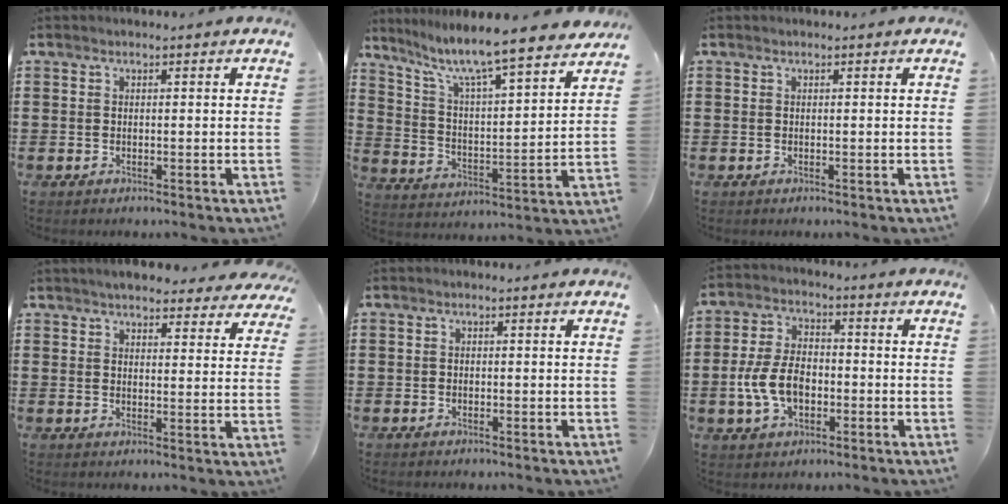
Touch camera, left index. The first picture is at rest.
{"total": 7.9, "force": [7.0, 0.0, 3.8], "torque": [-0.103, -0.054, 0.114]}
{"total": 0.0}
{"total": 4.8, "force": [4.6, 0.8, 1.2], "torque": [-0.031, -0.017, 0.082]}
{"total": 0.6, "force": [-0.3, 0.5, 0.1], "torque": [-0.005, 0.001, -0.007]}
{"total": 8.1, "force": [-2.0, 4.8, 6.2], "torque": [-0.150, 0.002, -0.045]}